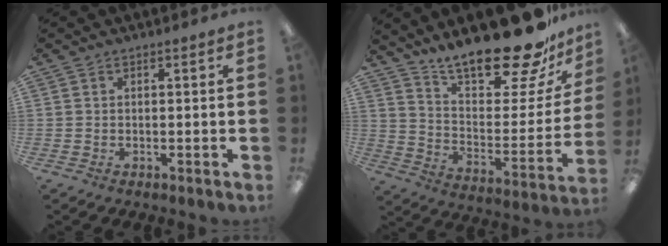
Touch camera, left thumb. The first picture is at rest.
{"total": 23.6, "force": [19.4, 6.7, 11.7], "torque": [-0.171, -0.136, 0.327]}